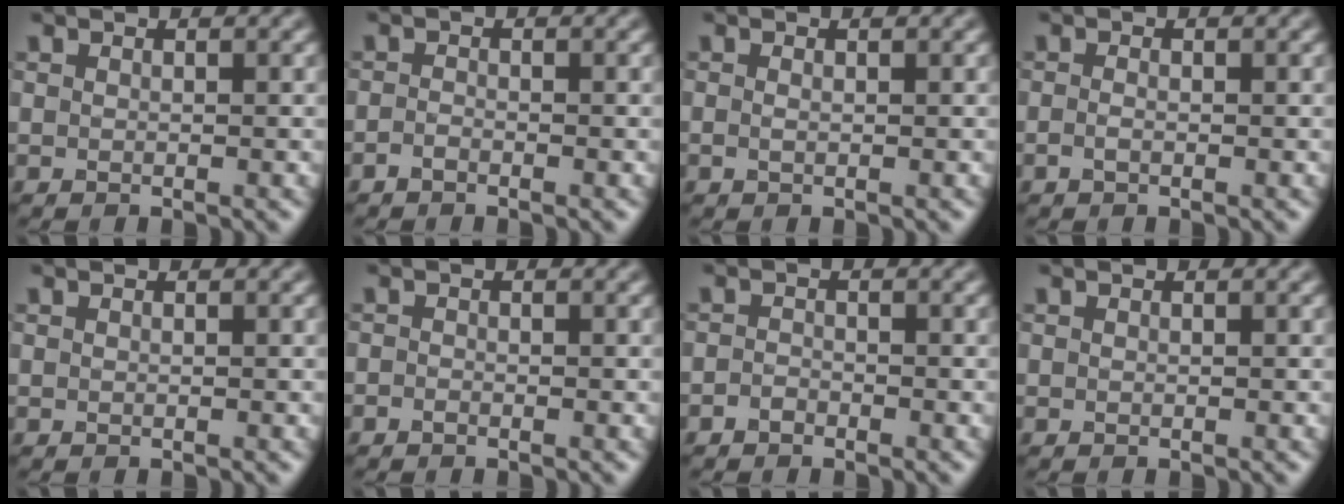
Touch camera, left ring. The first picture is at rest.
{"total": 0.8, "force": [-0.6, 0.3, 0.4], "torque": [-0.009, -0.001, -0.013]}
{"total": 0.7, "force": [0.1, 0.3, 0.7], "torque": [-0.015, 0.000, 0.001]}
{"total": 1.0, "force": [-0.3, 0.3, 0.8], "torque": [-0.019, -0.002, -0.008]}
{"total": 0.0}
{"total": 0.5, "force": [-0.4, 0.2, 0.2], "torque": [-0.001, -0.002, -0.008]}
{"total": 1.0, "force": [-0.7, 0.6, 0.3], "torque": [-0.005, 0.000, -0.015]}
{"total": 0.0}